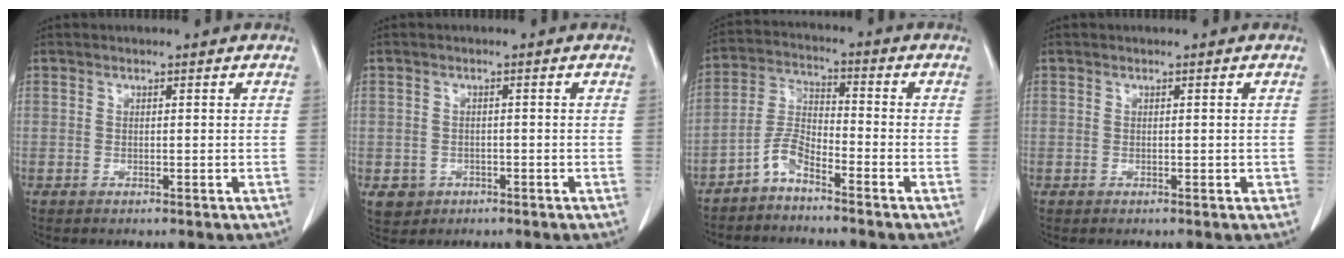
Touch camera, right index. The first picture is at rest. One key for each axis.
{"total": 3.1, "fx": -1.2, "fy": 2.9, "fz": 0.5, "tx": -0.003, "ty": 0.007, "tz": -0.012}
{"total": 4.9, "fx": -3.8, "fy": 1.2, "fz": 2.8, "tx": -0.064, "ty": 0.000, "tz": -0.081}
{"total": 0.7, "fx": -0.1, "fy": 0.5, "fz": 0.5, "tx": -0.004, "ty": 0.006, "tz": 0.001}